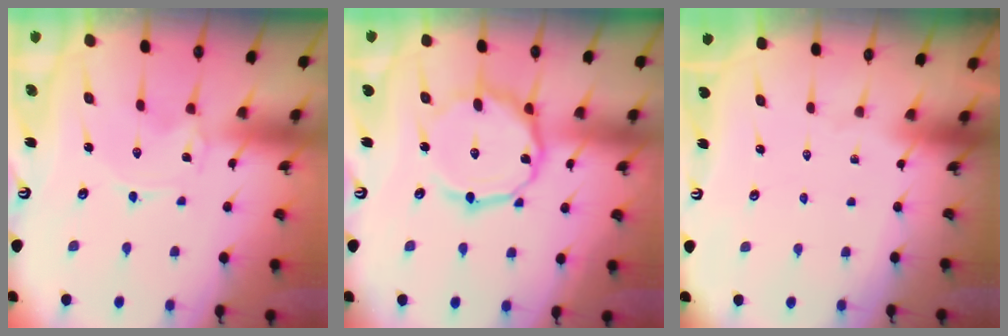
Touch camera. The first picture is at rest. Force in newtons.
{"total": 13.8, "press": 13.8, "slide": 0.8}
{"total": 0.0}